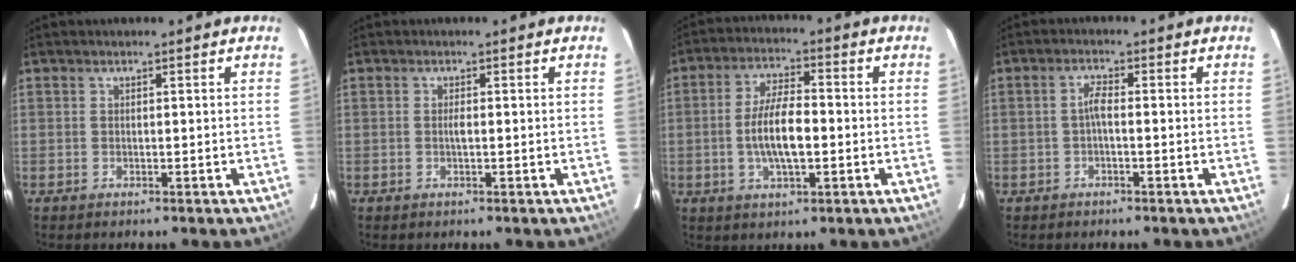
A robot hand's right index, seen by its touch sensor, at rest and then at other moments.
{"total": 0.9, "force": [-0.1, 0.2, 0.9], "torque": [-0.017, 0.001, -0.003]}
{"total": 8.7, "force": [-1.4, 3.1, 8.0], "torque": [-0.156, 0.003, -0.025]}
{"total": 1.9, "force": [-0.6, 0.4, 1.8], "torque": [-0.037, 0.007, -0.013]}